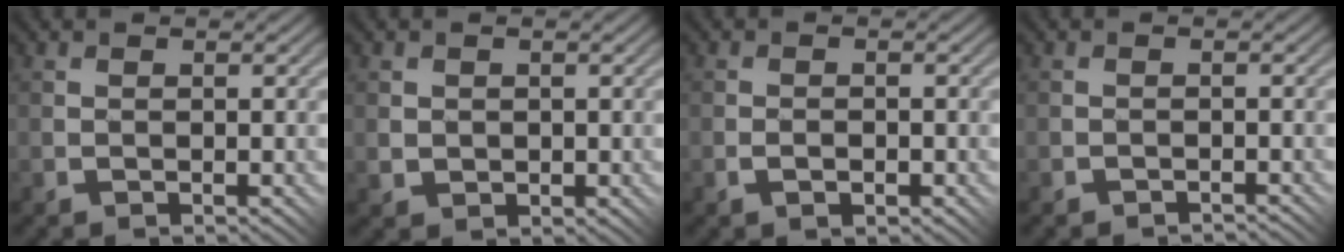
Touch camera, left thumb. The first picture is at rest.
{"total": 1.7, "force": [0.4, 1.6, 0.4], "torque": [-0.012, -0.005, 0.011]}
{"total": 1.5, "force": [-0.7, 0.8, 1.0], "torque": [-0.012, 0.003, -0.013]}
{"total": 1.1, "force": [-0.7, -0.5, -0.7], "torque": [0.014, 0.008, -0.019]}